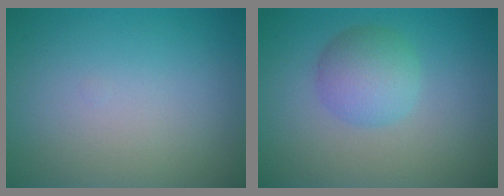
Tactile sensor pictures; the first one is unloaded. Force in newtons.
{"total": 3.5, "press": 3.5, "slide": 0.1}